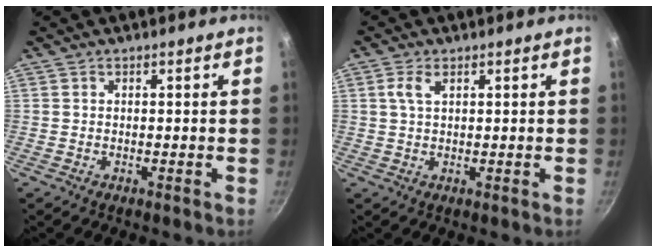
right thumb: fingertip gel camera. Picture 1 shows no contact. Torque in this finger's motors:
{"motor_torque": [-0.16, -0.28, 0.44, 0.39, 0.01]}